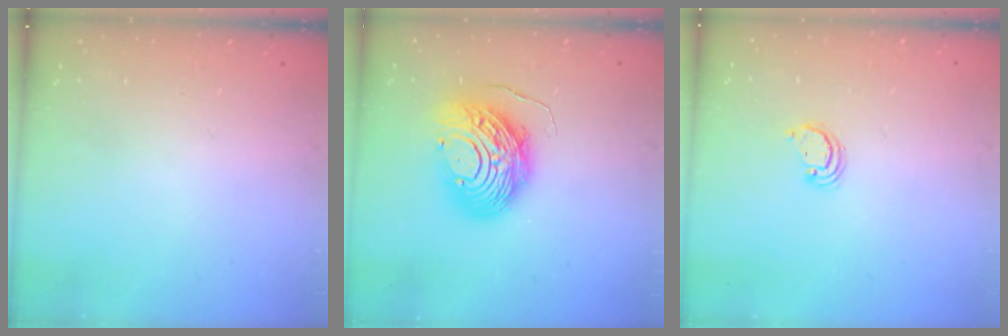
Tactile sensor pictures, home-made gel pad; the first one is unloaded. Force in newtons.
{"total": 13.7, "press": 13.6, "slide": 1.4}
{"total": 2.4, "press": 2.4, "slide": 0.2}